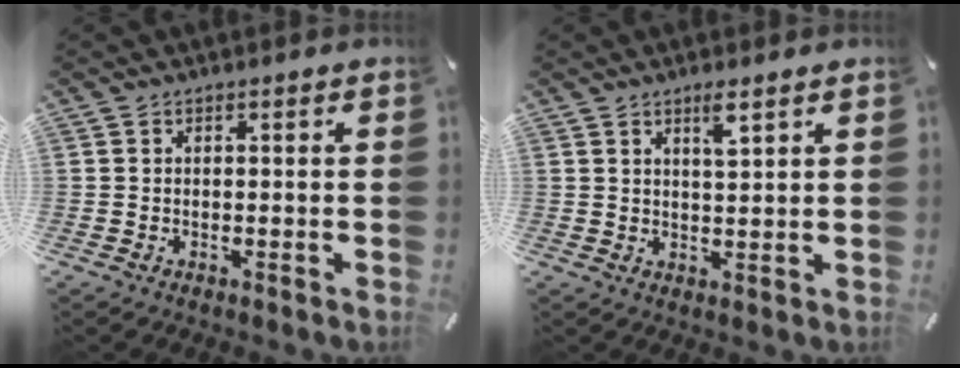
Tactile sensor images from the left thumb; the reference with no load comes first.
{"total": 3.9, "force": [2.5, 0.8, 2.9], "torque": [-0.057, -0.003, 0.041]}